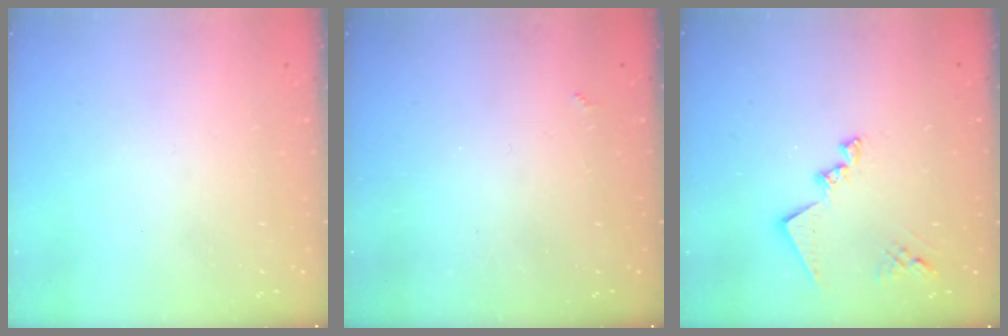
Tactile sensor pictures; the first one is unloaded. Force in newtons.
{"total": 1.4, "press": 1.3, "slide": 0.4}
{"total": 14.1, "press": 14.0, "slide": 0.9}